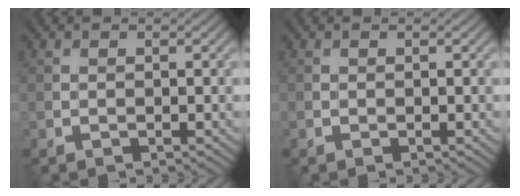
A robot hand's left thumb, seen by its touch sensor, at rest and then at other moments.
{"total": 0.0}